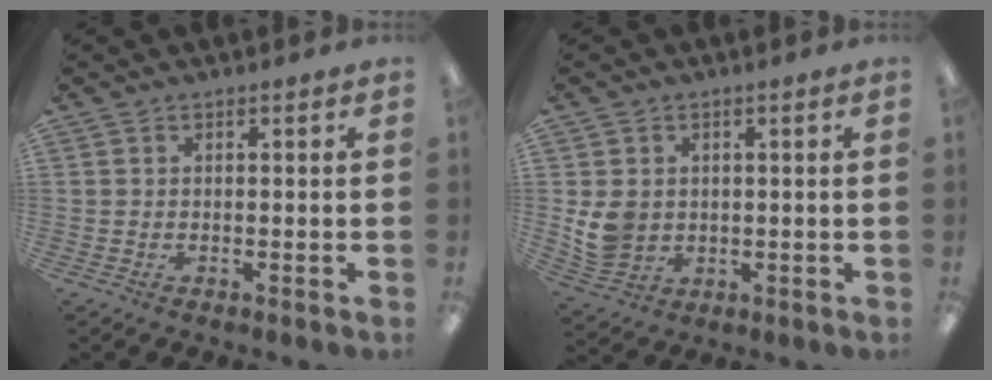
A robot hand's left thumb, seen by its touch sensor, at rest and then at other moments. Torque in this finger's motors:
{"motor_torque": [0.20, 1.39, 0.76, -0.37, 0.04]}